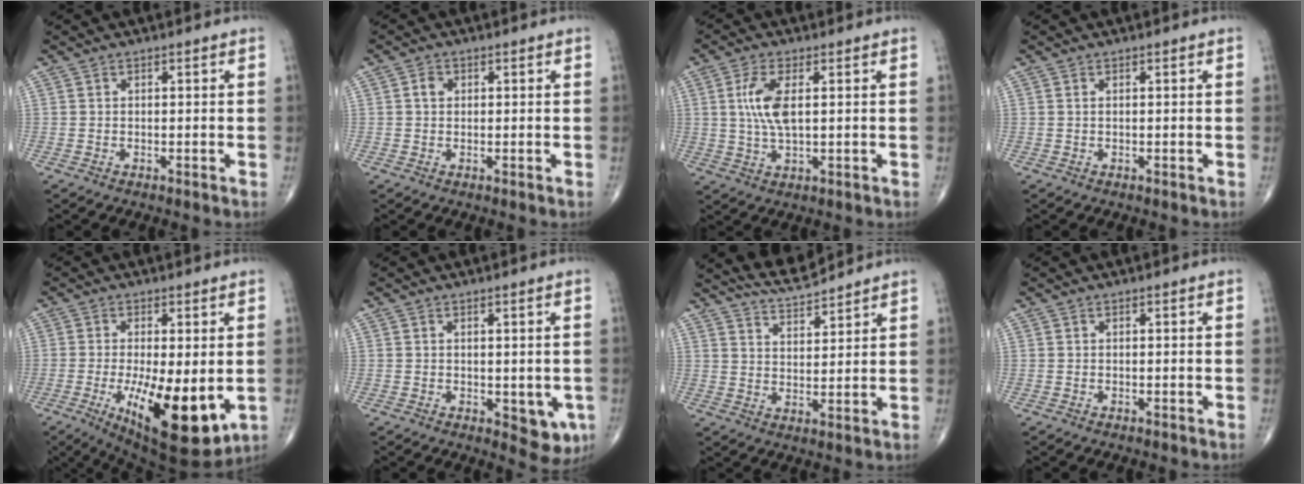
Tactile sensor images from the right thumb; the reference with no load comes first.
{"total": 1.8, "force": [0.4, 1.4, 1.0], "torque": [-0.013, 0.003, 0.004]}
{"total": 7.0, "force": [1.3, 2.7, 6.3], "torque": [-0.143, -0.004, 0.027]}
{"total": 0.0}
{"total": 16.1, "force": [-3.3, 5.6, 14.7], "torque": [-0.234, -0.030, -0.034]}
{"total": 5.3, "force": [-0.9, 2.7, 4.5], "torque": [-0.031, -0.010, -0.003]}
{"total": 6.8, "force": [6.7, 0.4, 1.3], "torque": [-0.022, -0.035, 0.125]}
{"total": 0.0}